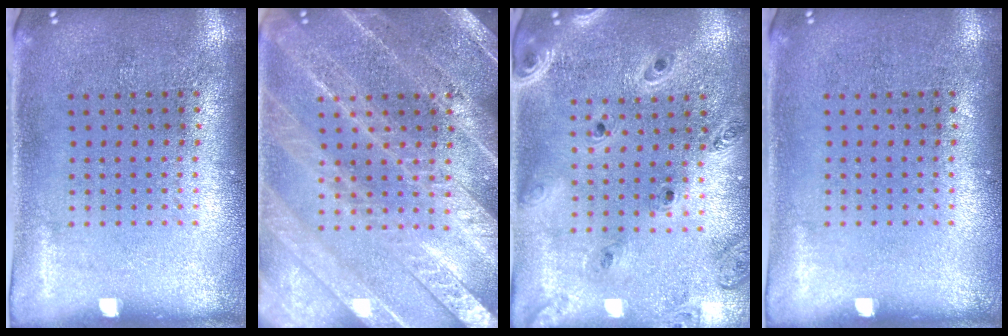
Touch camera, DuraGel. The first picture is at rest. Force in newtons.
{"total": 3.4, "press": 3.4, "slide": 0.4}
{"total": 1.2, "press": 1.2, "slide": 0.2}
{"total": 0.0}